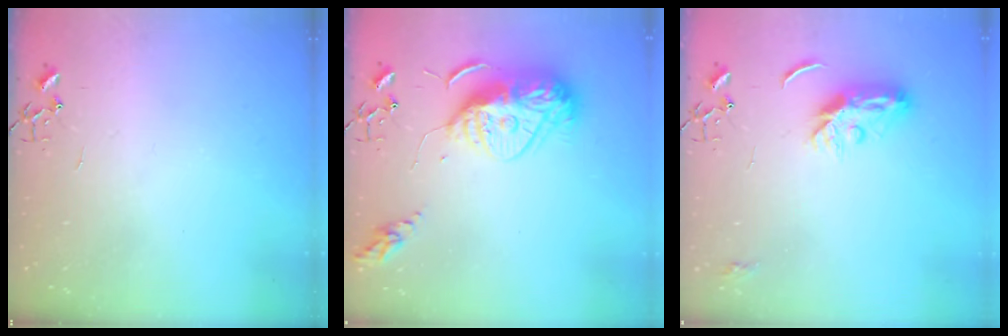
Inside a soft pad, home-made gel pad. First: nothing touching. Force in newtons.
{"total": 14.7, "press": 14.6, "slide": 1.3}
{"total": 7.7, "press": 7.7, "slide": 0.2}